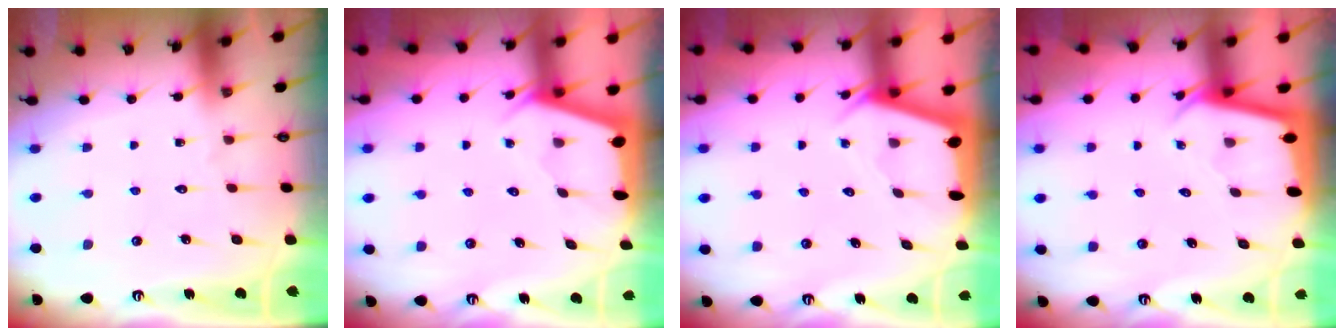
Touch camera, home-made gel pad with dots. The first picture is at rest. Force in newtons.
{"total": 2.4, "press": 2.4, "slide": 0.3}
{"total": 2.5, "press": 2.5, "slide": 0.3}
{"total": 2.4, "press": 2.4, "slide": 0.1}